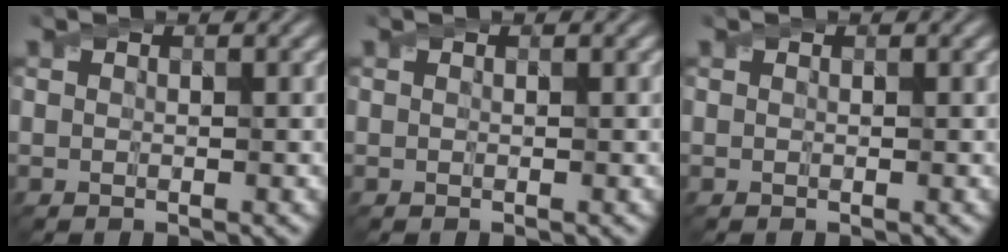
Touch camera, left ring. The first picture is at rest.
{"total": 0.0}
{"total": 0.0}